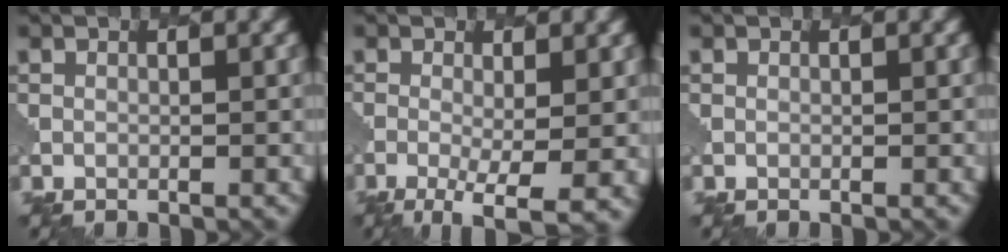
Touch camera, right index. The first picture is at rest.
{"total": 5.4, "force": [-1.5, 1.5, 4.9], "torque": [-0.092, -0.009, -0.024]}
{"total": 0.0}